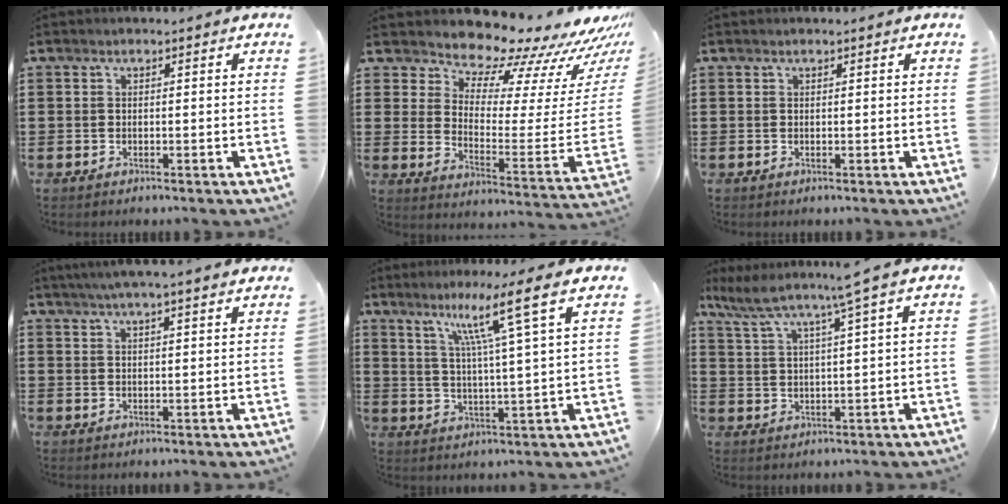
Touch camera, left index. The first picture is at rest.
{"total": 10.2, "force": [9.9, 1.5, 2.2], "torque": [-0.046, -0.108, 0.163]}
{"total": 0.0}
{"total": 4.1, "force": [3.6, -0.4, 2.0], "torque": [-0.049, -0.004, 0.064]}
{"total": 10.1, "force": [6.0, -0.8, 8.0], "torque": [-0.149, -0.021, 0.089]}
{"total": 5.9, "force": [4.3, -0.9, 3.9], "torque": [-0.097, -0.029, 0.067]}